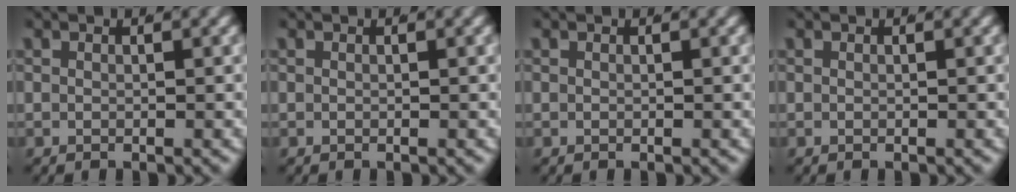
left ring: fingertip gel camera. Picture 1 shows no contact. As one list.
[{"total": 0.0}, {"total": 0.0}, {"total": 0.0}]